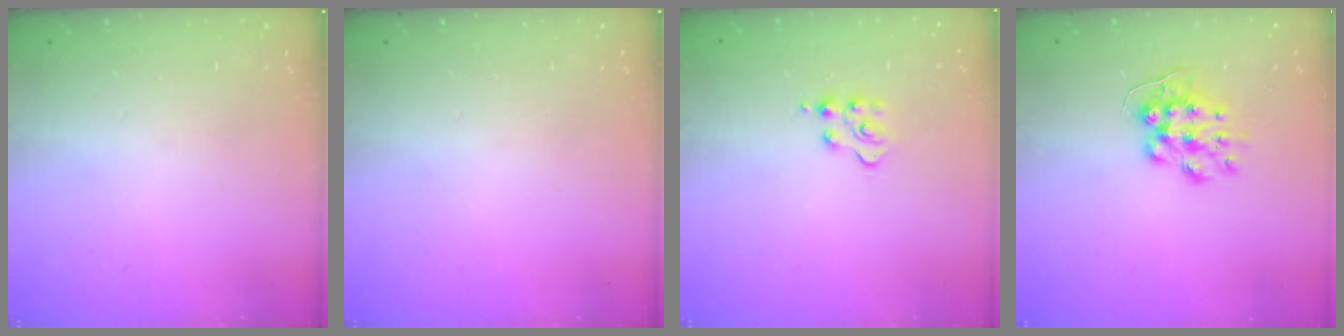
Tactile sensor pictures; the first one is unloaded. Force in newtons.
{"total": 0.0}
{"total": 4.3, "press": 4.2, "slide": 0.6}
{"total": 9.6, "press": 9.5, "slide": 0.9}